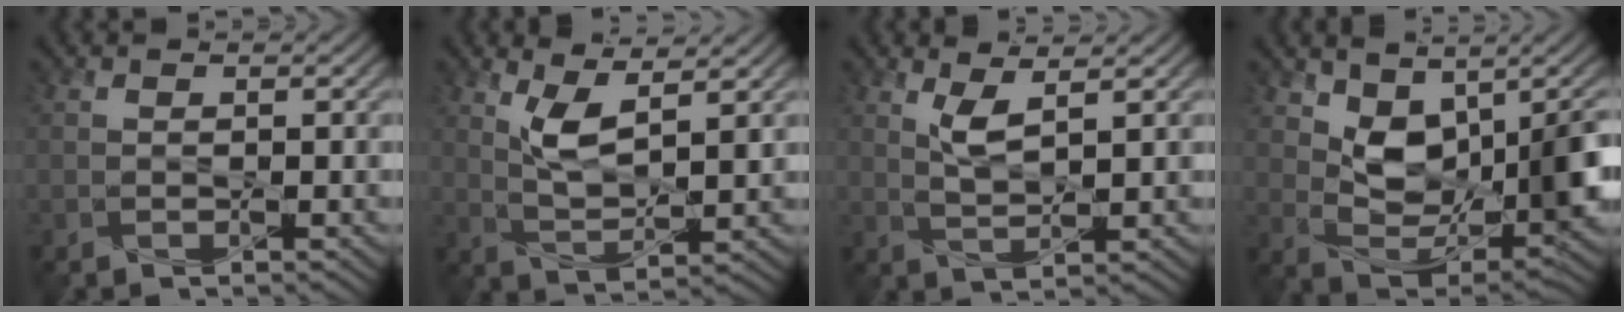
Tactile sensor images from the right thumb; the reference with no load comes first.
{"total": 5.6, "force": [2.9, 1.8, 4.5], "torque": [-0.099, -0.006, 0.061]}
{"total": 3.4, "force": [1.8, 0.8, 2.7], "torque": [-0.064, -0.003, 0.040]}
{"total": 9.9, "force": [3.1, 5.6, 7.5], "torque": [-0.130, -0.017, 0.062]}